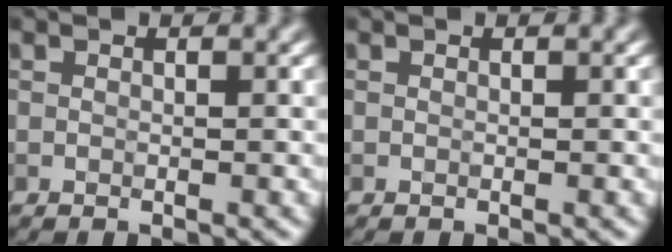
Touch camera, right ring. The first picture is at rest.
{"total": 0.0}